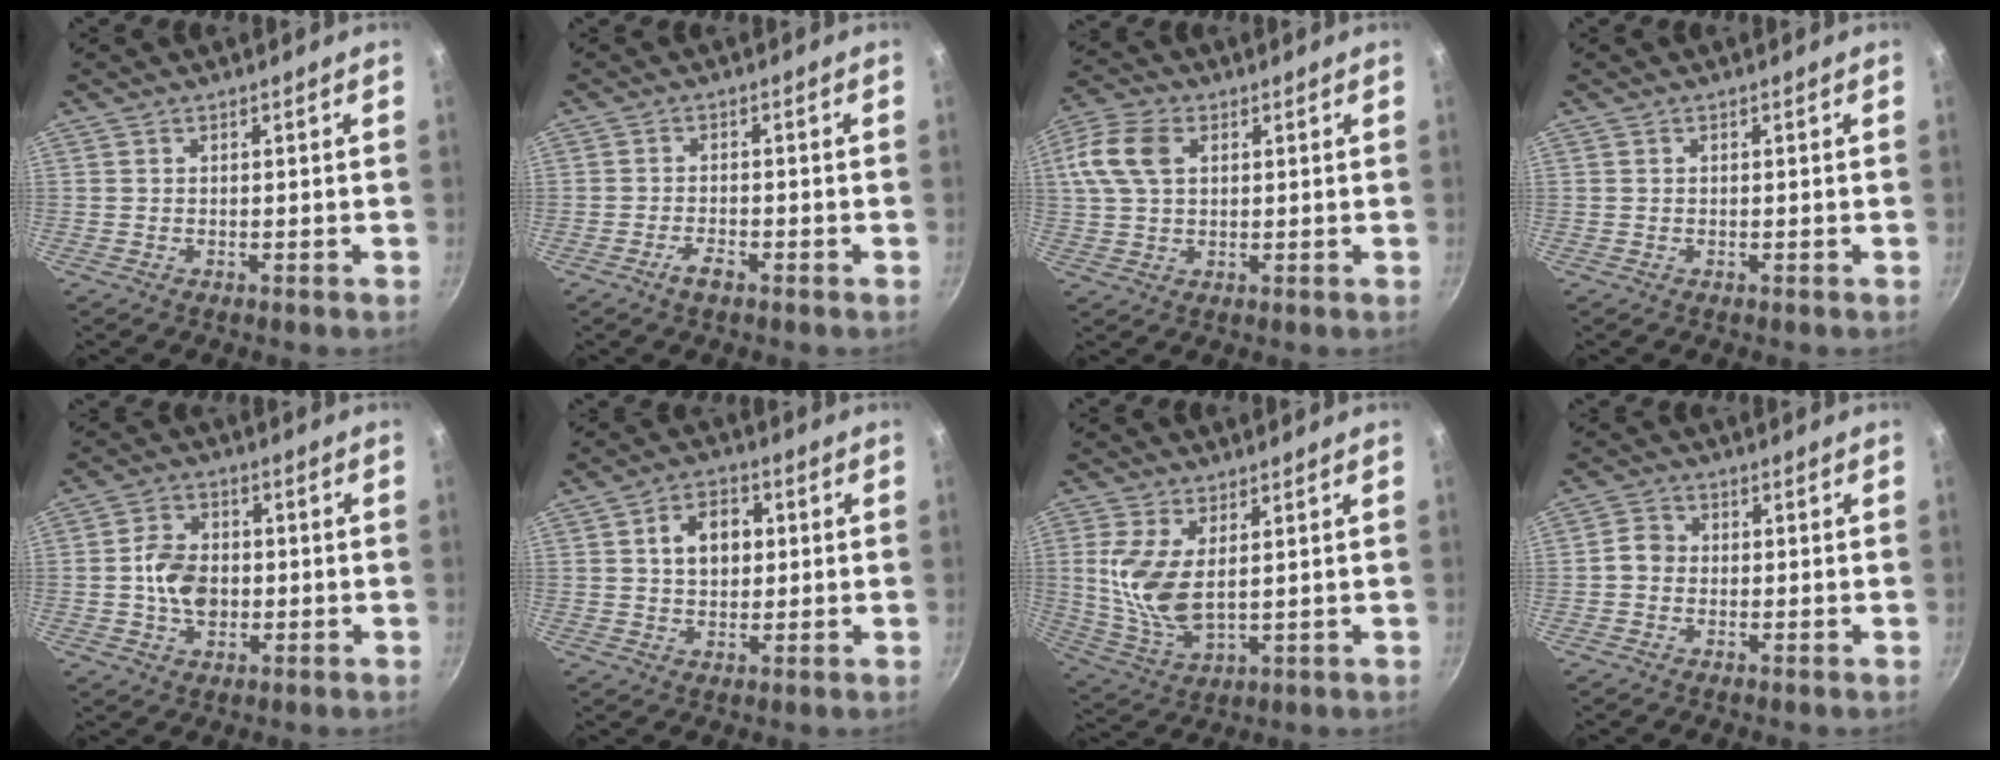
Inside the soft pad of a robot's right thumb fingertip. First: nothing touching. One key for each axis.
{"total": 2.9, "fx": -1.8, "fy": 1.0, "fz": 2.0, "tx": -0.036, "ty": 0.015, "tz": -0.035}
{"total": 10.0, "fx": 2.7, "fy": 6.6, "fz": 7.1, "tx": -0.144, "ty": 0.014, "tz": 0.042}
{"total": 0.0}
{"total": 8.1, "fx": -0.7, "fy": 6.0, "fz": 5.4, "tx": -0.078, "ty": 0.013, "tz": -0.017}
{"total": 7.8, "fx": 1.4, "fy": 5.5, "fz": 5.3, "tx": -0.060, "ty": 0.010, "tz": 0.019}
{"total": 10.4, "fx": 2.2, "fy": 5.1, "fz": 8.7, "tx": -0.177, "ty": -0.019, "tz": 0.054}
{"total": 3.1, "fx": -0.5, "fy": 2.7, "fz": 1.4, "tx": -0.018, "ty": 0.012, "tz": -0.019}